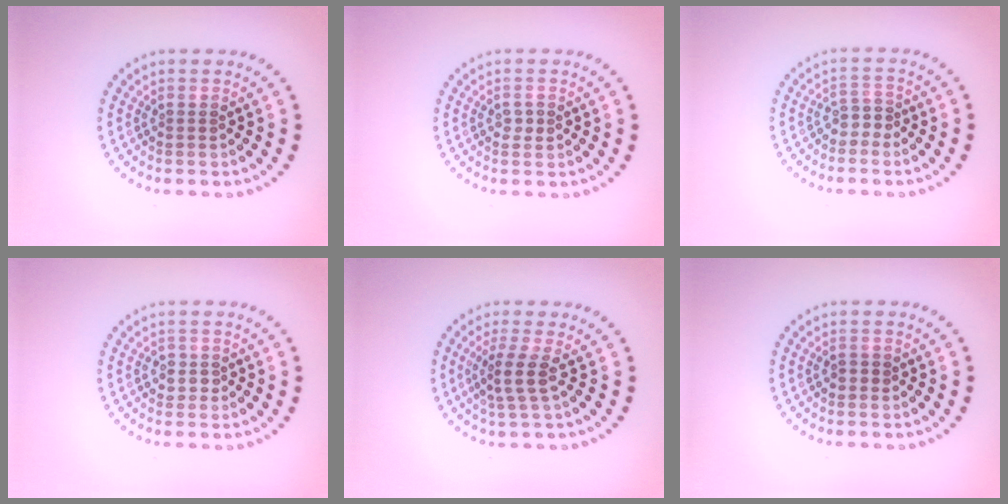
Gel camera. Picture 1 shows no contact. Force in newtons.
{"total": 1.0, "press": 1.0, "slide": 0.2}
{"total": 1.6, "press": 1.2, "slide": 1.0}
{"total": 1.4, "press": 1.2, "slide": 0.7}
{"total": 2.5, "press": 1.9, "slide": 1.5}
{"total": 0.9, "press": 0.9, "slide": 0.1}